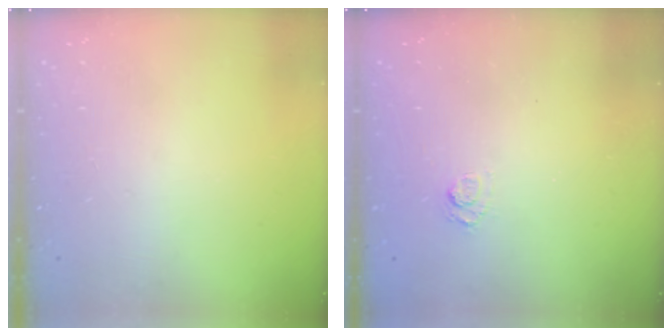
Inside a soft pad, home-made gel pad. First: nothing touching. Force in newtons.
{"total": 2.4, "press": 2.0, "slide": 1.3}